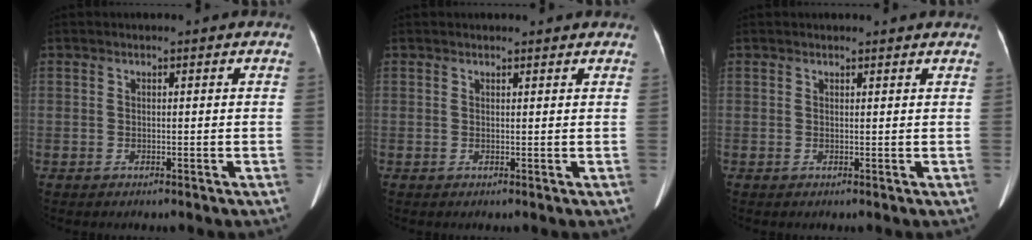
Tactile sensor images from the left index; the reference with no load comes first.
{"total": 3.0, "force": [2.9, 0.5, 0.9], "torque": [-0.010, 0.003, 0.028]}
{"total": 3.2, "force": [3.1, 0.3, 0.9], "torque": [-0.010, 0.001, 0.029]}